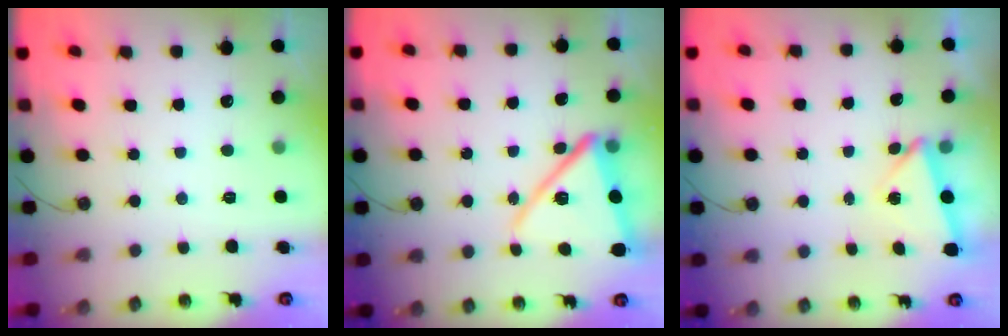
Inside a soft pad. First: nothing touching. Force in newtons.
{"total": 16.4, "press": 16.3, "slide": 1.9}
{"total": 2.9, "press": 2.6, "slide": 1.2}